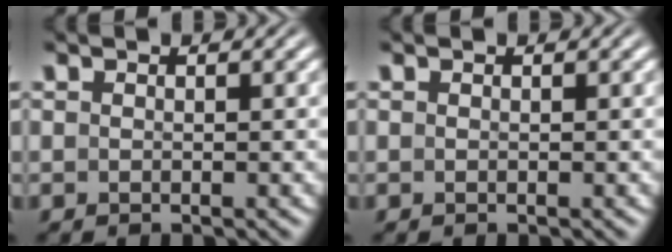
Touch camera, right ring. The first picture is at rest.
{"total": 0.0}